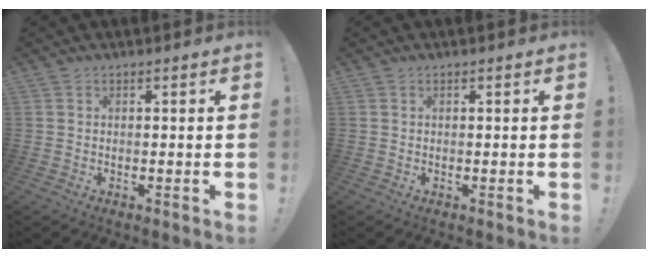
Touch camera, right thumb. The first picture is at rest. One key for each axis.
{"total": 0.0}